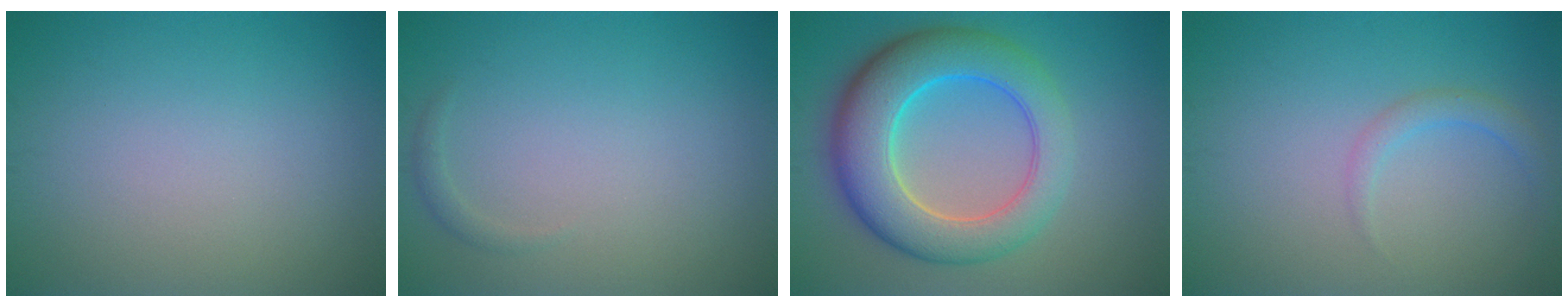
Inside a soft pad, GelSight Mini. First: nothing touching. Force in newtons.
{"total": 0.7, "press": 0.7, "slide": 0.1}
{"total": 9.0, "press": 9.0, "slide": 0.4}
{"total": 1.6, "press": 1.6, "slide": 0.1}